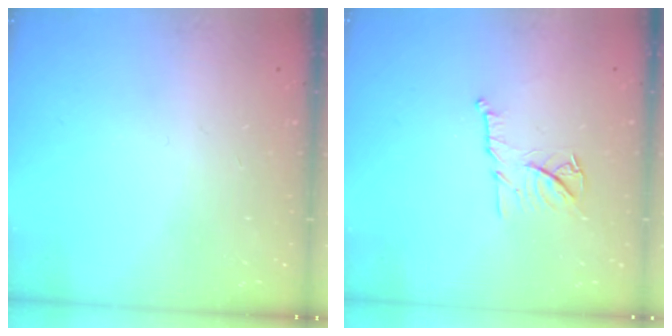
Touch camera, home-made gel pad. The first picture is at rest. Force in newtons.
{"total": 11.0, "press": 11.0, "slide": 0.1}